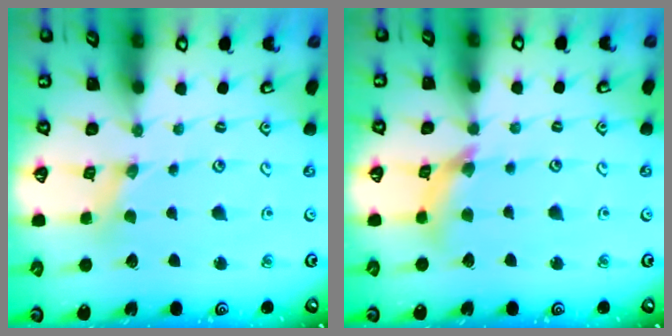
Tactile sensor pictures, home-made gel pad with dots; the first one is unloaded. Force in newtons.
{"total": 8.4, "press": 8.4, "slide": 0.9}